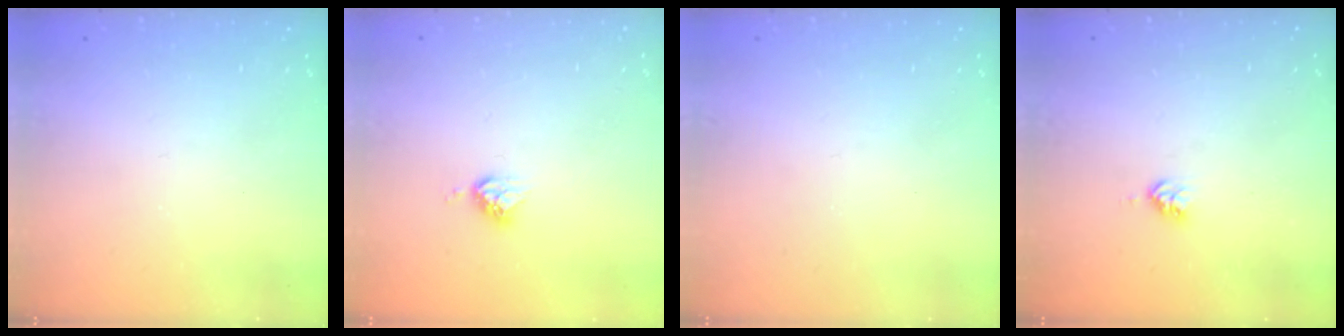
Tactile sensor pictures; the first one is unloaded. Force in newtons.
{"total": 5.0, "press": 4.9, "slide": 0.4}
{"total": 0.5, "press": 0.5, "slide": 0.1}
{"total": 2.8, "press": 2.8, "slide": 0.2}